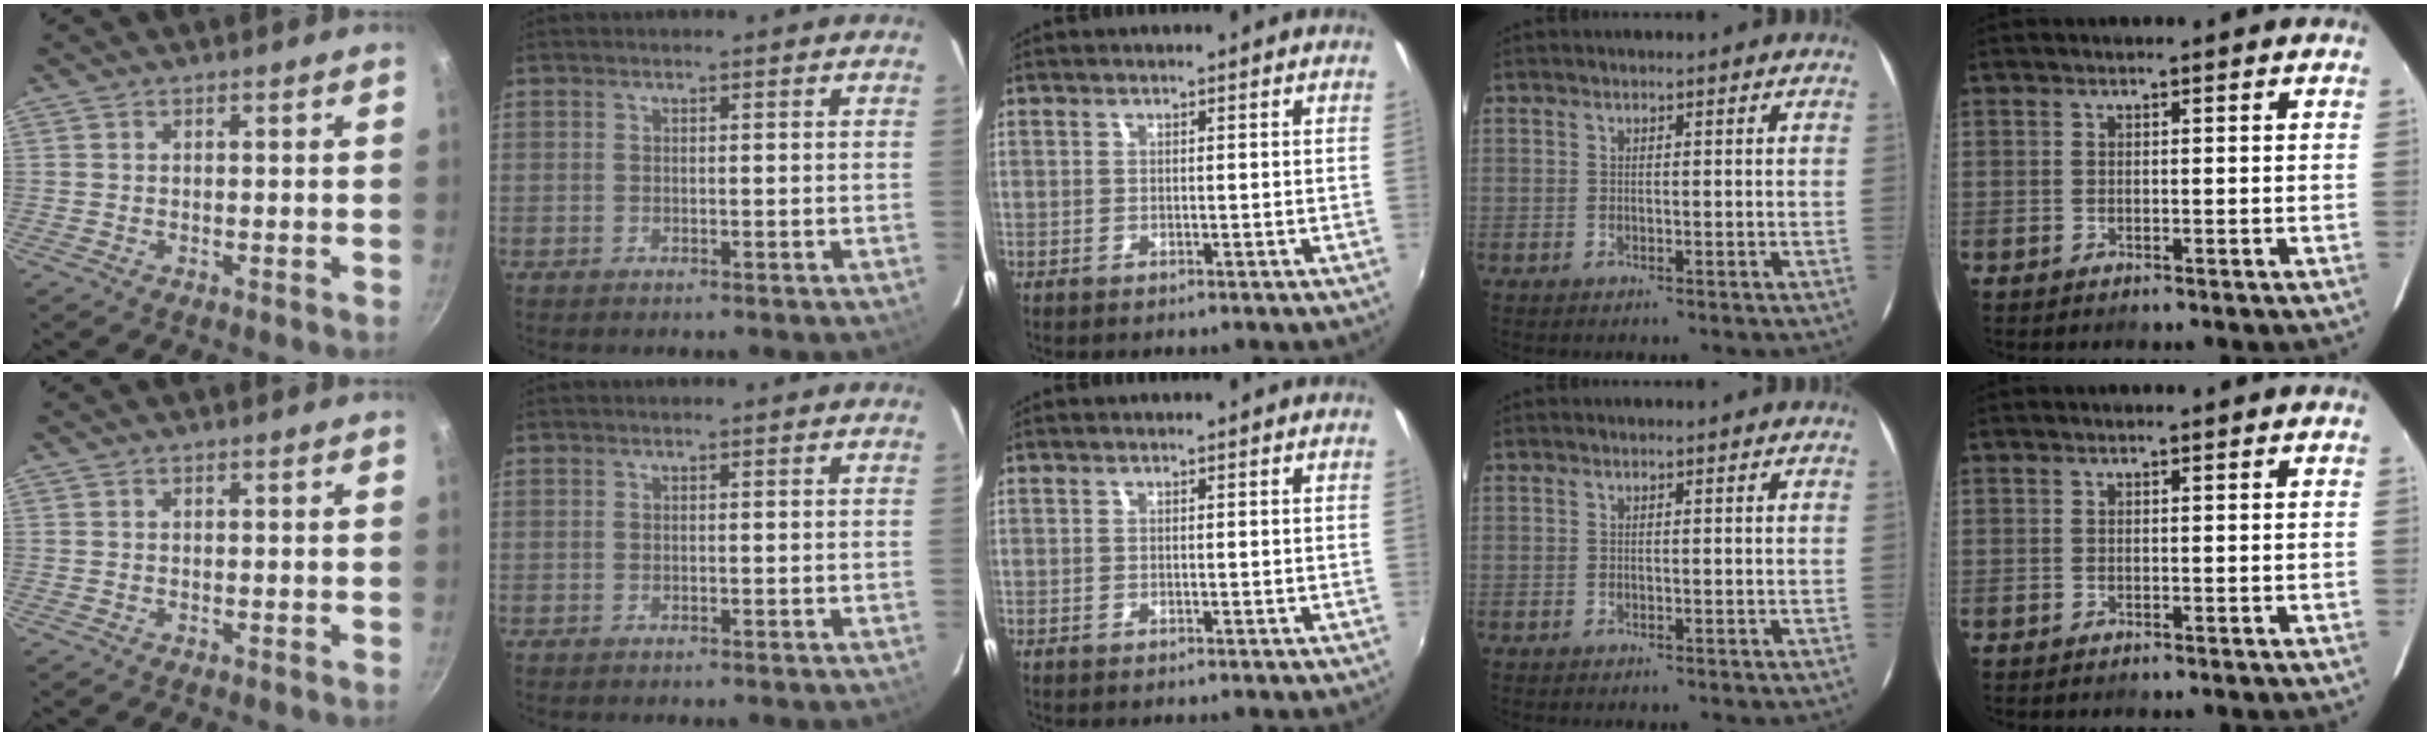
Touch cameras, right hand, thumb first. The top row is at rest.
{}